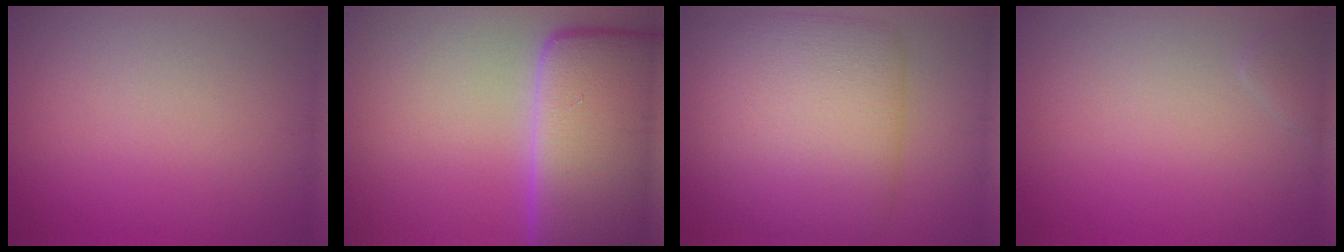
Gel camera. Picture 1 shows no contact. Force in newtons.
{"total": 19.1, "press": 19.1, "slide": 1.9}
{"total": 9.8, "press": 9.8, "slide": 0.3}
{"total": 0.8, "press": 0.8, "slide": 0.0}